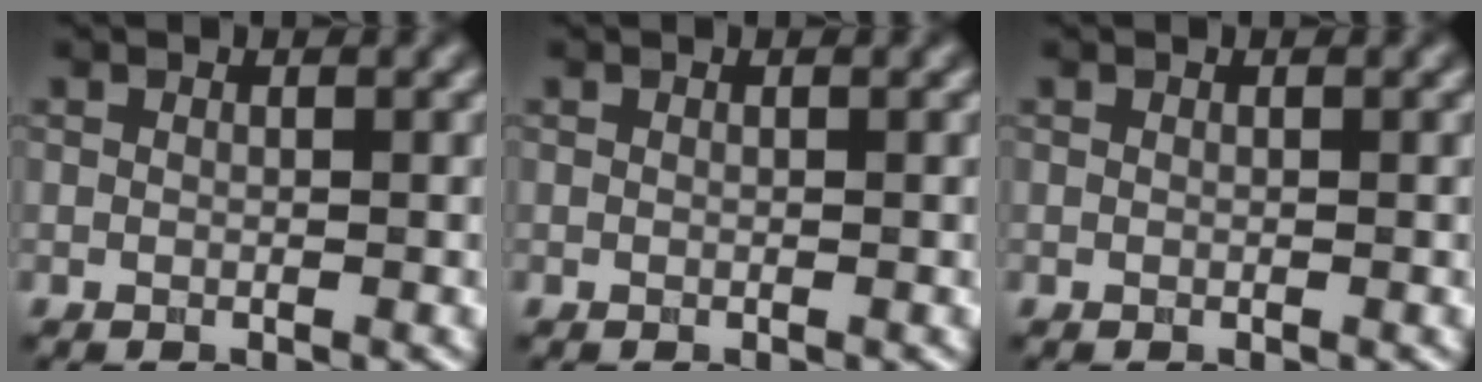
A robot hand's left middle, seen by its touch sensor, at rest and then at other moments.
{"total": 0.0}
{"total": 0.0}